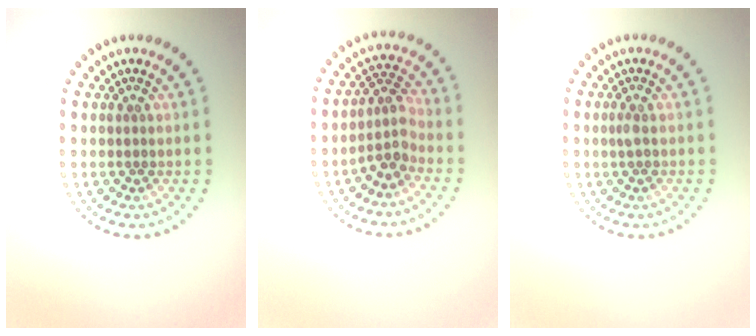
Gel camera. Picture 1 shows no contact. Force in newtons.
{"total": 2.6, "press": 2.1, "slide": 1.6}
{"total": 0.6, "press": 0.6, "slide": 0.3}